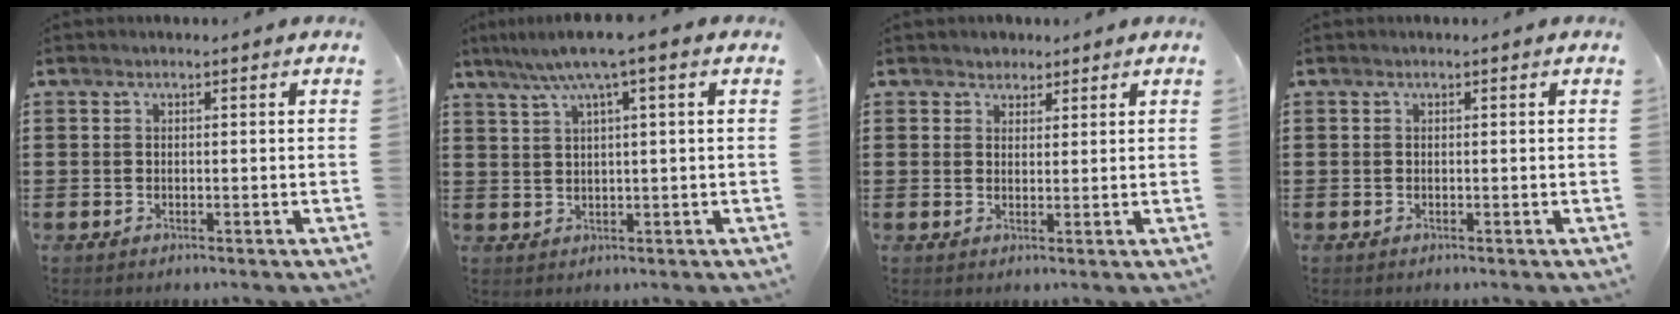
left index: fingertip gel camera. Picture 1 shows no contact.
{"total": 5.4, "force": [2.7, -0.1, 4.7], "torque": [-0.097, -0.001, 0.042]}
{"total": 2.1, "force": [1.7, 1.2, -0.1], "torque": [-0.006, 0.008, 0.033]}
{"total": 0.0}